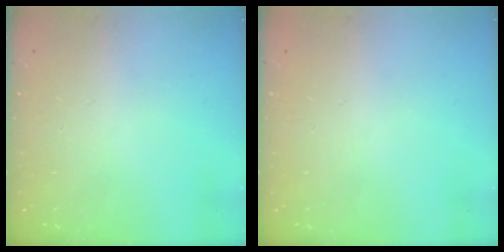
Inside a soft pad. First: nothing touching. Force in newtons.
{"total": 0.0}